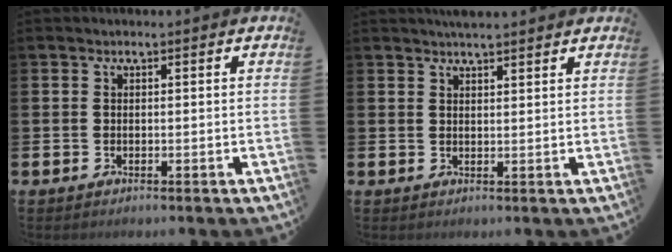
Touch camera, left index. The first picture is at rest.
{"total": 2.6, "force": [2.5, 0.2, 0.5], "torque": [-0.010, -0.008, 0.045]}